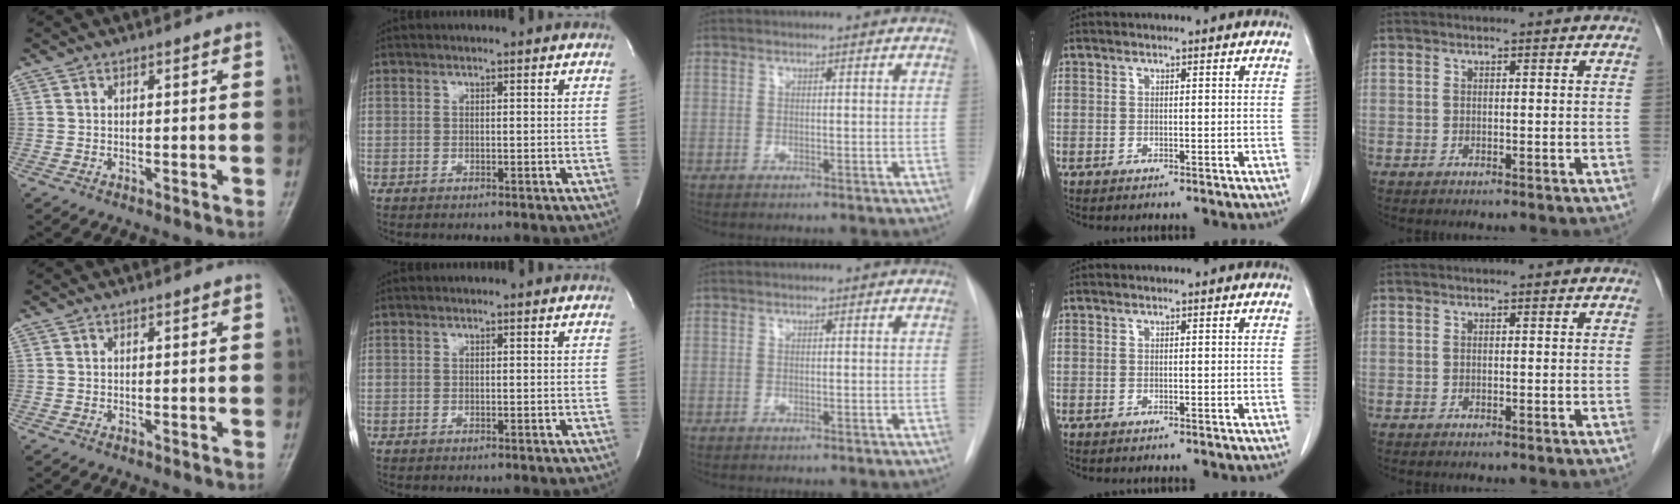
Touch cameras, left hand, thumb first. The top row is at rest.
{}